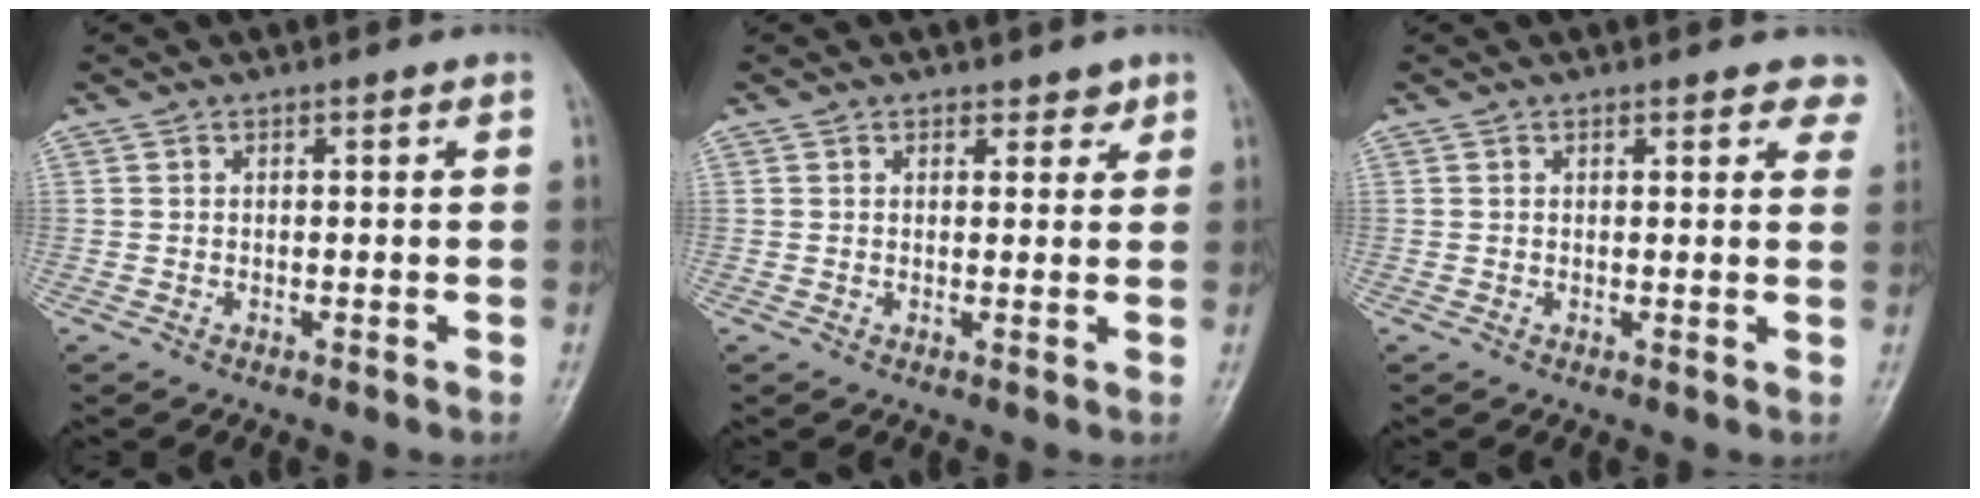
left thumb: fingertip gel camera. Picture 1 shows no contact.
{"total": 2.3, "force": [1.6, 1.4, 0.7], "torque": [0.010, -0.008, 0.018]}
{"total": 5.3, "force": [4.1, 2.1, 2.6], "torque": [0.004, -0.011, 0.033]}